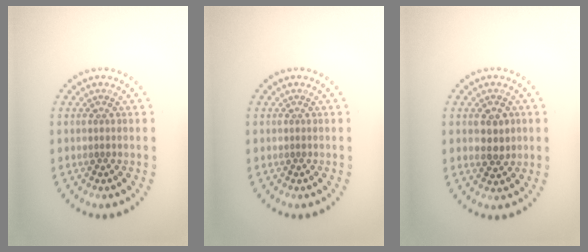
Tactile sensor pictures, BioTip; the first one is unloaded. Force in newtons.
{"total": 0.0}
{"total": 2.5, "press": 2.4, "slide": 0.5}